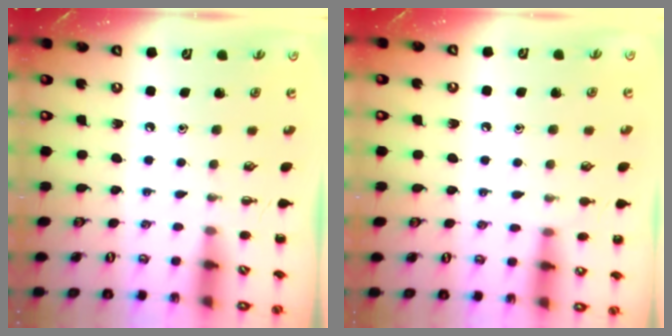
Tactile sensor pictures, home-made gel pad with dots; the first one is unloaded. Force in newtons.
{"total": 4.4, "press": 4.1, "slide": 1.6}